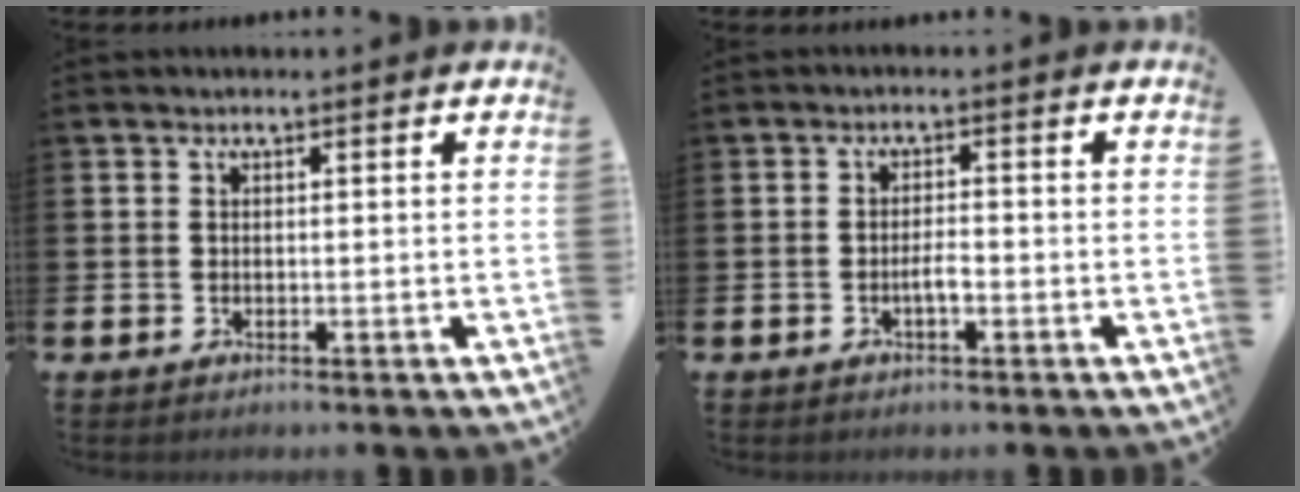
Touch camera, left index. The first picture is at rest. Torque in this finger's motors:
{"motor_torque": [0.07, 0.07, 0.00, 0.06]}